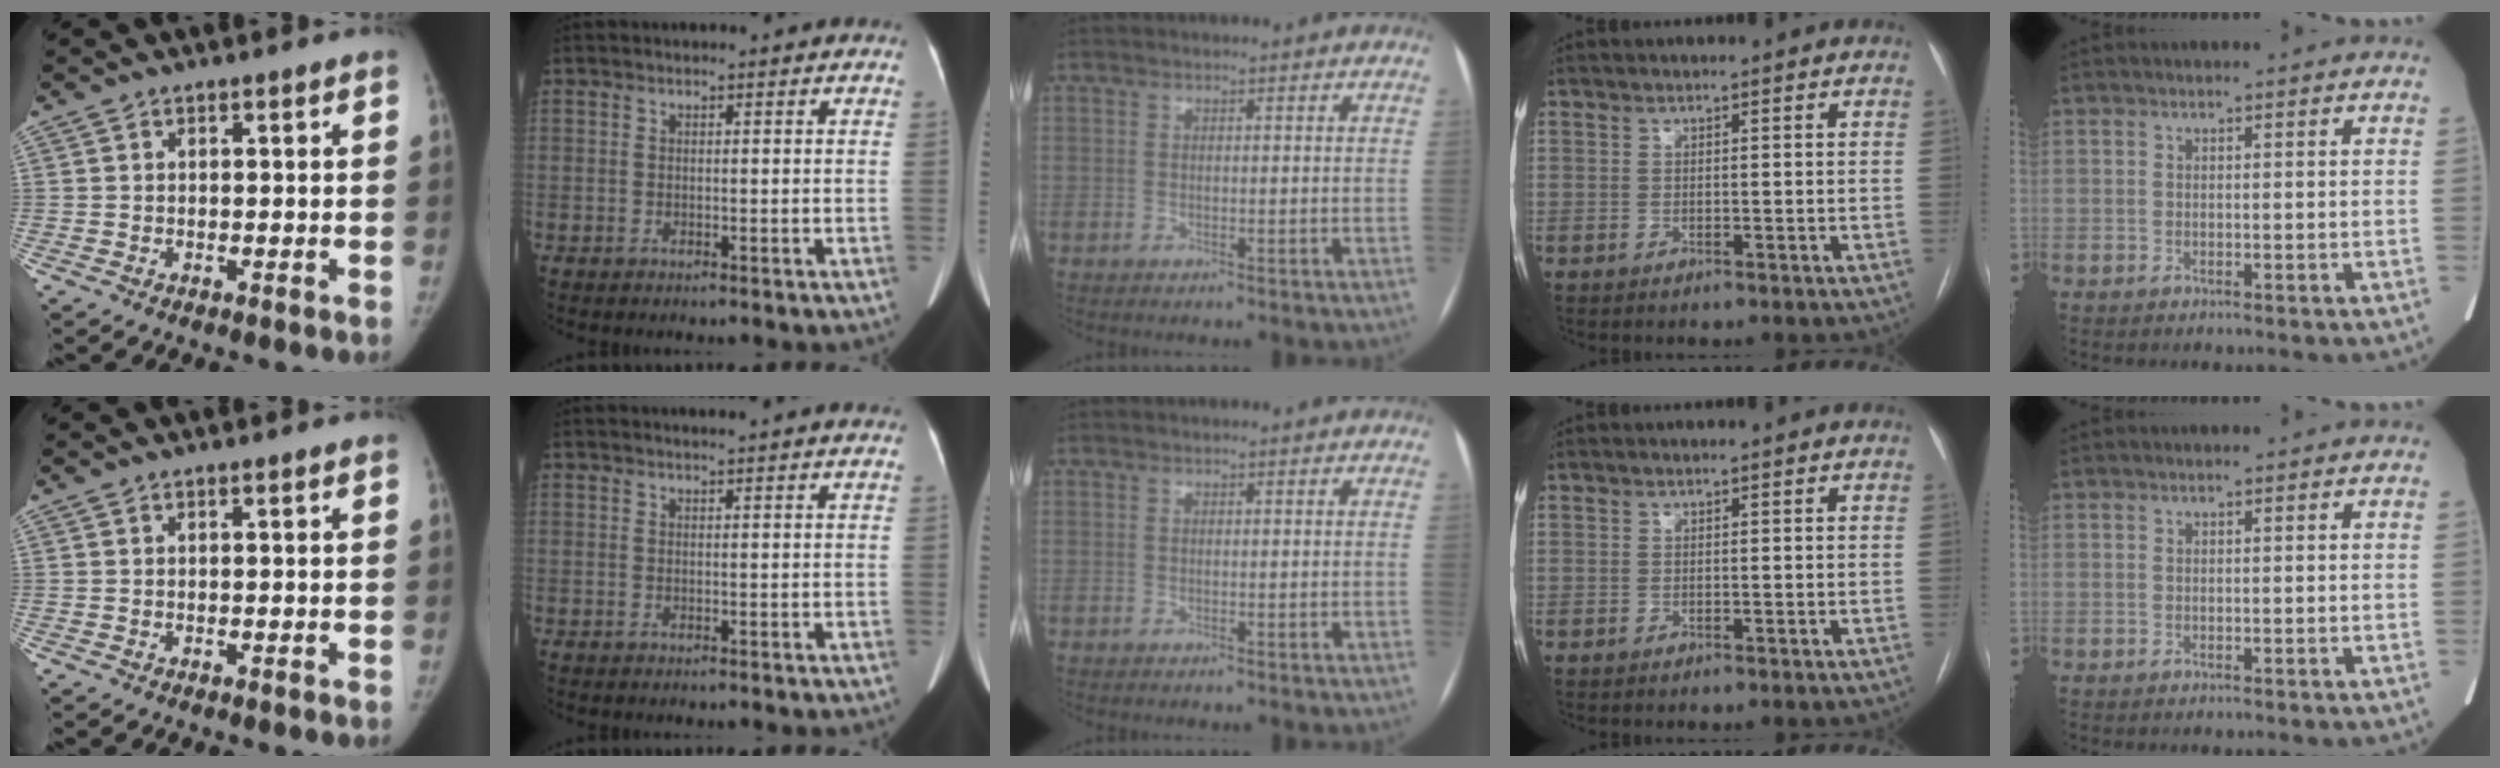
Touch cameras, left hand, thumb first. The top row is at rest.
{"index": {"total": 4.3, "force": [4.1, -0.1, 1.4], "torque": [-0.020, 0.013, 0.040]}}